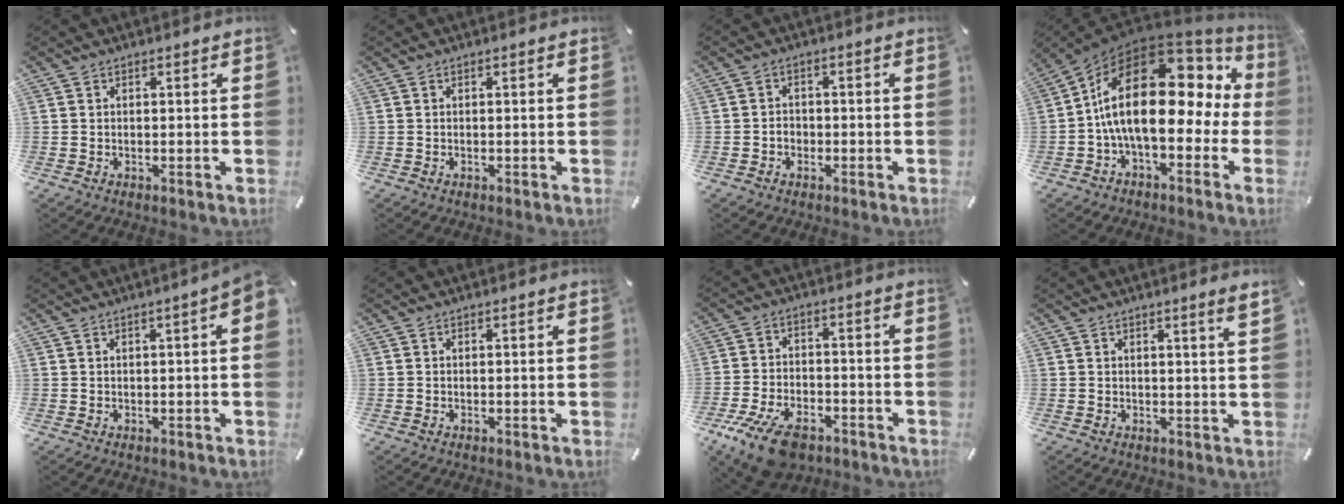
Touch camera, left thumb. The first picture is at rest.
{"total": 0.0}
{"total": 2.5, "force": [-1.0, 2.1, 0.8], "torque": [-0.018, 0.008, -0.022]}
{"total": 21.9, "force": [2.0, 11.6, 18.5], "torque": [-0.357, -0.018, 0.033]}
{"total": 3.8, "force": [0.9, 0.6, 3.6], "torque": [-0.058, -0.002, 0.014]}
{"total": 0.0}
{"total": 11.5, "force": [-7.3, 5.9, 6.6], "torque": [-0.133, 0.035, -0.133]}
{"total": 2.6, "force": [1.6, -0.1, 2.1], "torque": [-0.034, -0.006, 0.025]}